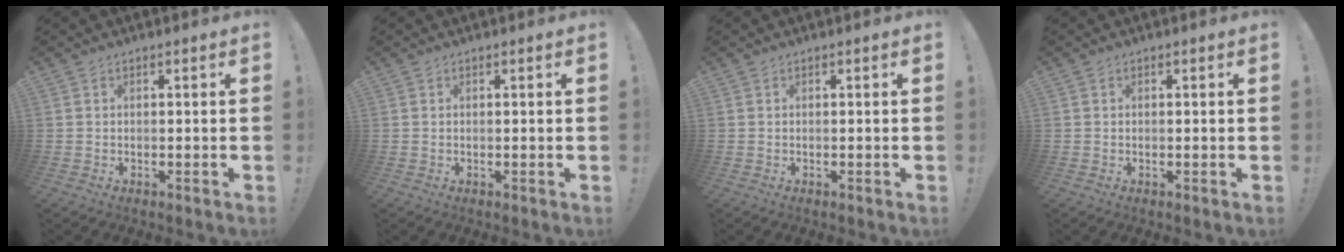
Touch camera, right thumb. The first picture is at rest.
{"total": 0.0}
{"total": 0.0}
{"total": 0.0}